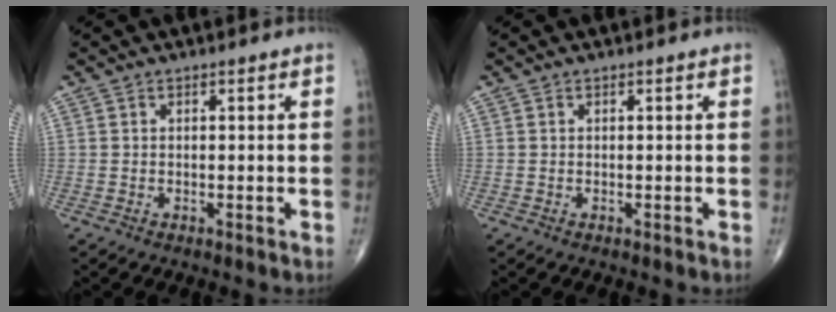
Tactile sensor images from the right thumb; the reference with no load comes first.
{"total": 0.0}